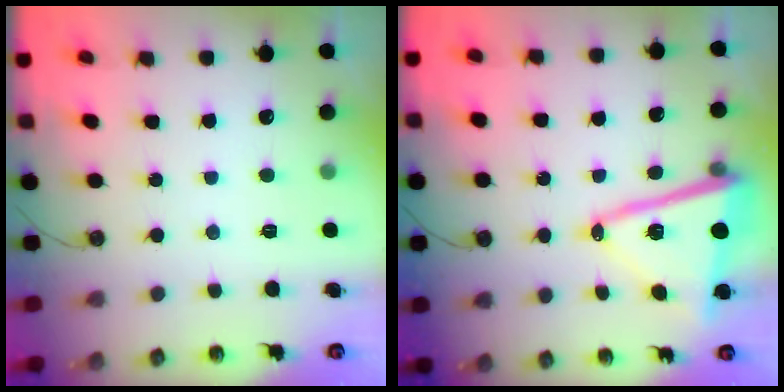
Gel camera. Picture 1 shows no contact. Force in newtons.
{"total": 14.9, "press": 14.8, "slide": 1.8}